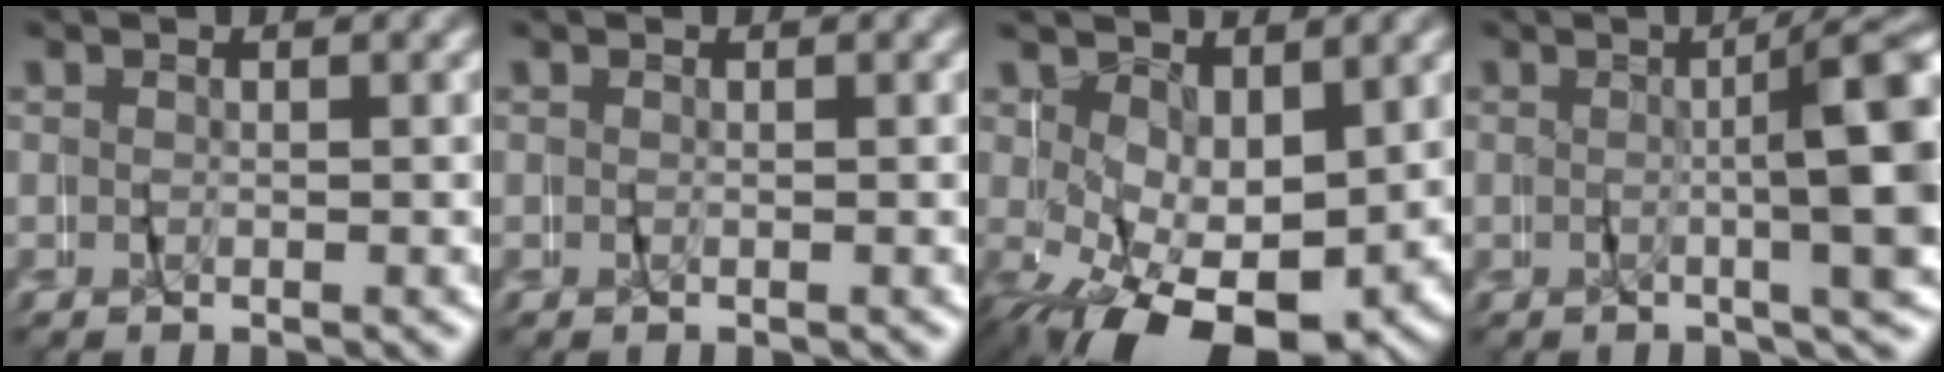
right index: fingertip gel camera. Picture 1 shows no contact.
{"total": 0.0}
{"total": 9.3, "force": [-2.5, 4.9, 7.5], "torque": [-0.134, -0.051, -0.006]}
{"total": 8.1, "force": [-0.6, 1.2, 8.0], "torque": [-0.078, 0.021, -0.011]}